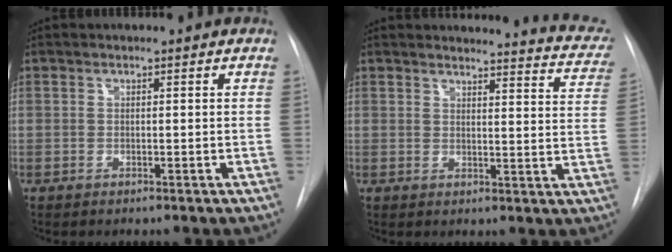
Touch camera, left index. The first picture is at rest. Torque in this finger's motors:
{"motor_torque": [0.83, -1.31, -0.02, -0.01]}